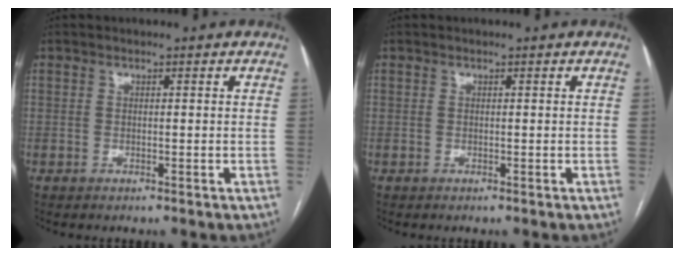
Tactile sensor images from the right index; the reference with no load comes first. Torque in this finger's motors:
{"motor_torque": [0.00, 0.00, 0.00, 0.01]}